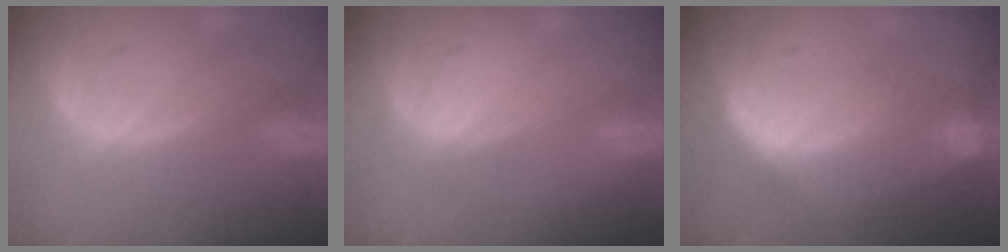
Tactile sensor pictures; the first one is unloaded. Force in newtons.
{"total": 0.0}
{"total": 7.2, "press": 6.7, "slide": 2.9}